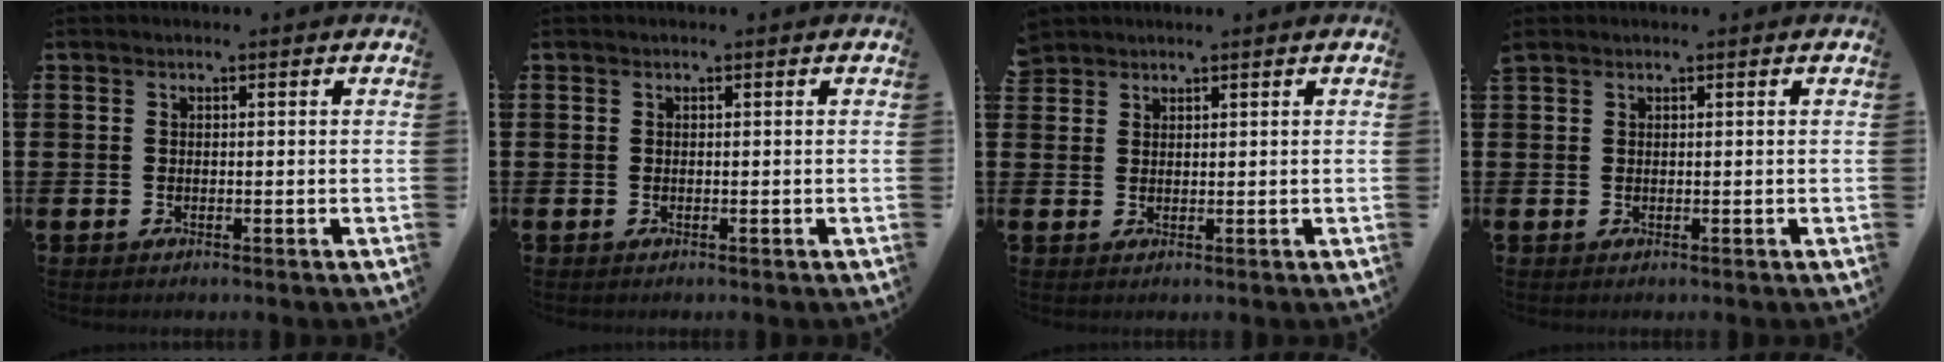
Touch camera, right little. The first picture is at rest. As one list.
[{"total": 0.0}, {"total": 1.8, "force": [1.7, 0.5, -0.1], "torque": [0.007, 0.000, 0.031]}, {"total": 0.5, "force": [0.5, 0.2, 0.0], "torque": [0.007, -0.002, 0.008]}]